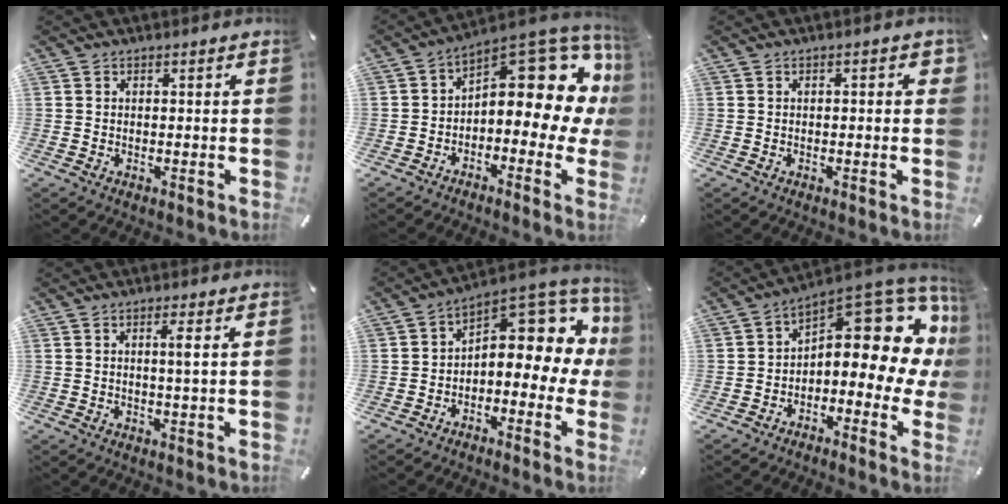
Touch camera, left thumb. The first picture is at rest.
{"total": 15.0, "force": [6.6, 7.5, 11.2], "torque": [-0.119, -0.075, 0.103]}
{"total": 1.8, "force": [-0.1, 0.9, 1.6], "torque": [-0.020, 0.003, -0.004]}
{"total": 2.9, "force": [0.6, 0.0, 2.9], "torque": [-0.056, -0.002, 0.007]}
{"total": 12.2, "force": [4.9, 7.0, 8.7], "torque": [-0.100, -0.055, 0.078]}
{"total": 15.3, "force": [7.5, 7.2, 11.3], "torque": [-0.128, -0.077, 0.117]}